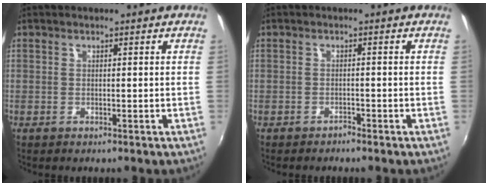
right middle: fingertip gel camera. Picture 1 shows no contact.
{"total": 1.1, "force": [-1.0, 0.3, 0.0], "torque": [-0.003, 0.000, -0.018]}